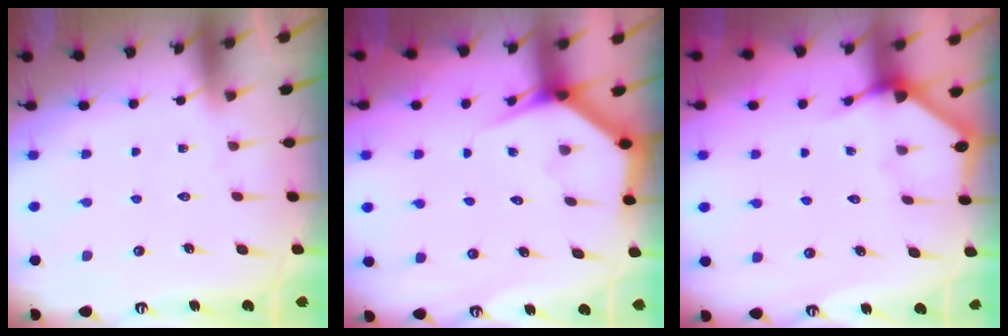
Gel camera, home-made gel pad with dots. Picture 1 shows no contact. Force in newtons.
{"total": 3.5, "press": 3.5, "slide": 0.3}
{"total": 3.2, "press": 3.2, "slide": 0.2}